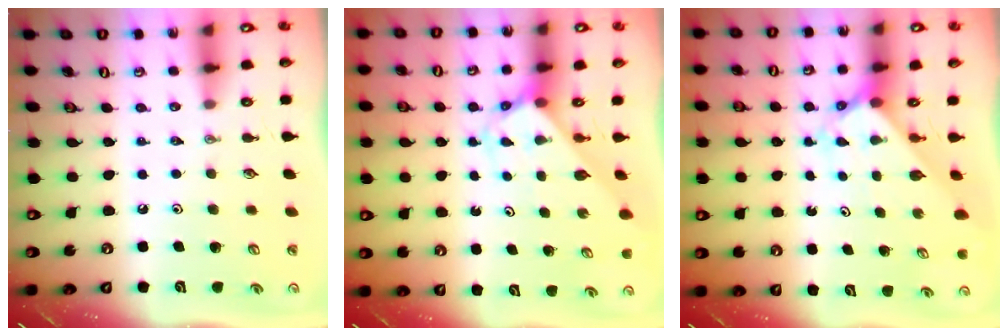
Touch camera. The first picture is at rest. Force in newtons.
{"total": 3.0, "press": 3.0, "slide": 0.2}
{"total": 2.1, "press": 2.1, "slide": 0.3}